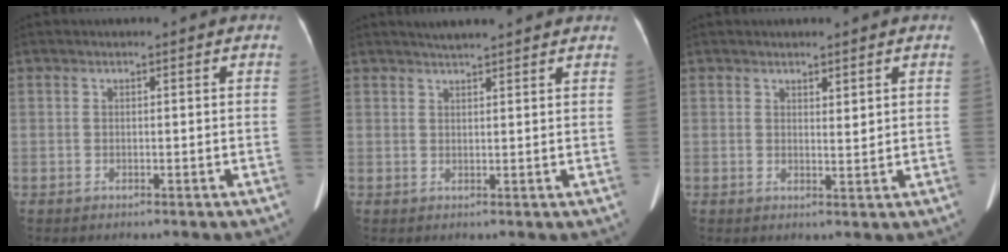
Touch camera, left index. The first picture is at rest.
{"total": 6.2, "force": [5.6, 0.4, 2.7], "torque": [-0.039, 0.024, 0.074]}
{"total": 1.7, "force": [1.2, 0.4, 1.1], "torque": [-0.018, -0.007, 0.023]}